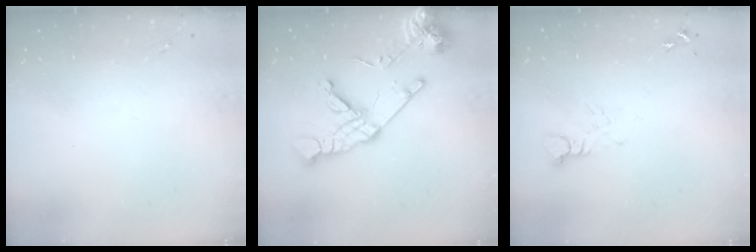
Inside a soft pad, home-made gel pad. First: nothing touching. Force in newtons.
{"total": 16.3, "press": 16.2, "slide": 2.1}
{"total": 3.2, "press": 3.2, "slide": 0.2}